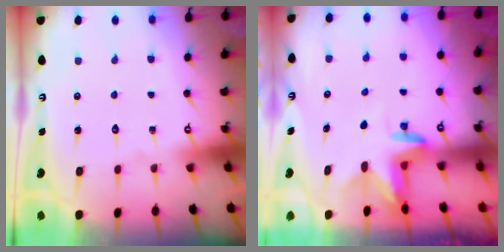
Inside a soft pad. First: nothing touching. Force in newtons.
{"total": 2.7, "press": 2.7, "slide": 0.2}